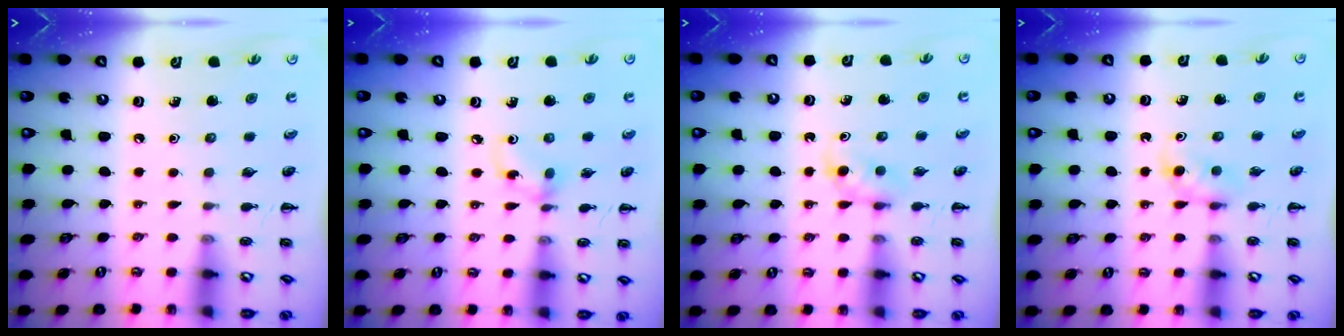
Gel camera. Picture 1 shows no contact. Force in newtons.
{"total": 4.3, "press": 4.1, "slide": 1.1}
{"total": 2.9, "press": 2.6, "slide": 1.2}
{"total": 2.9, "press": 2.6, "slide": 1.2}